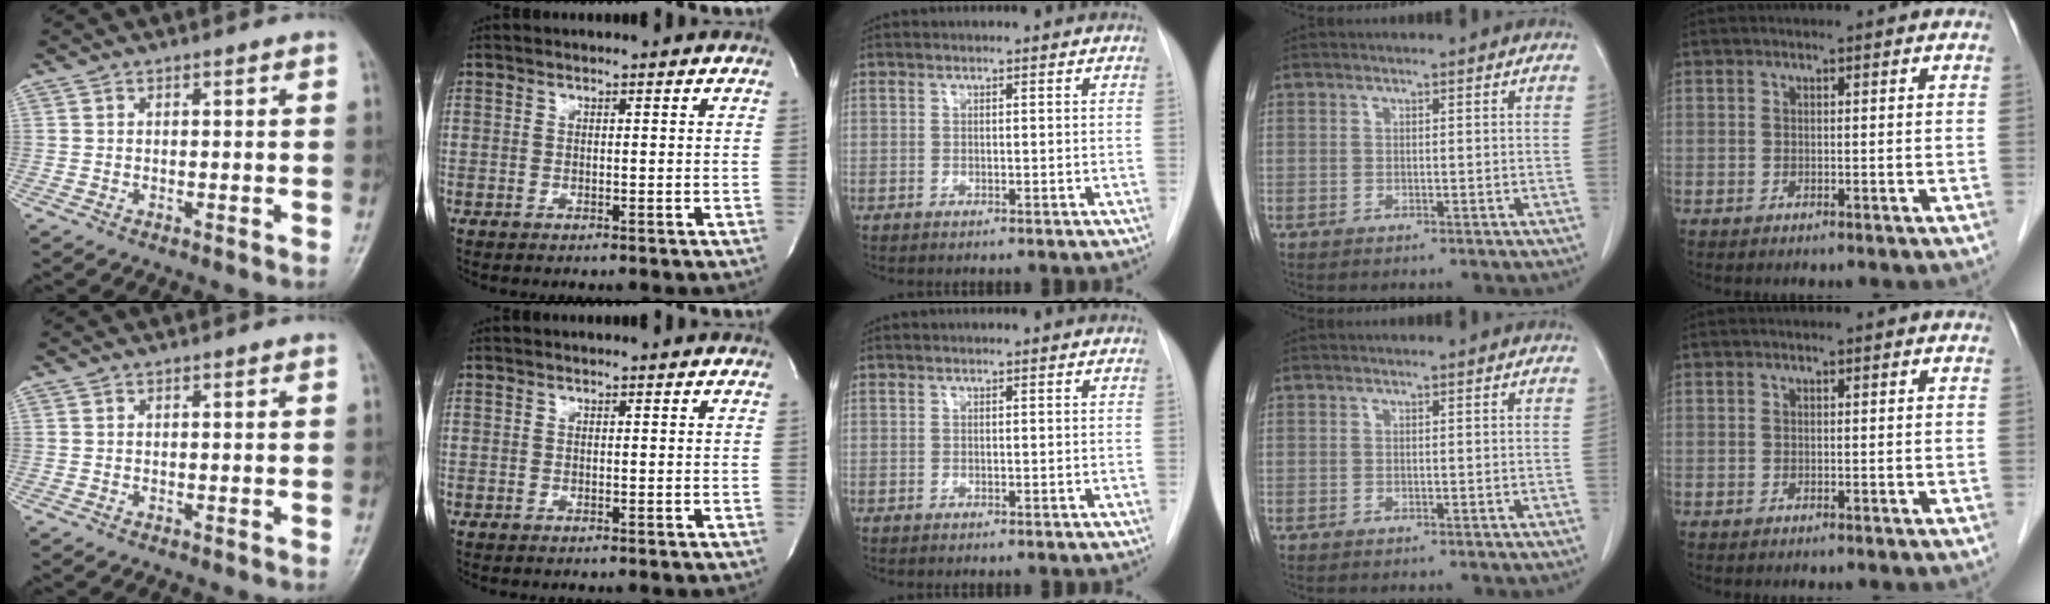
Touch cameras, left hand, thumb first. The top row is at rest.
{}